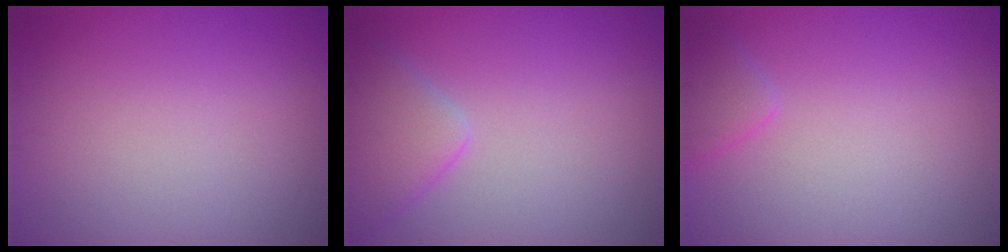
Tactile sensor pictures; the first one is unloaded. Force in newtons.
{"total": 3.3, "press": 3.3, "slide": 0.3}
{"total": 1.7, "press": 1.7, "slide": 0.2}